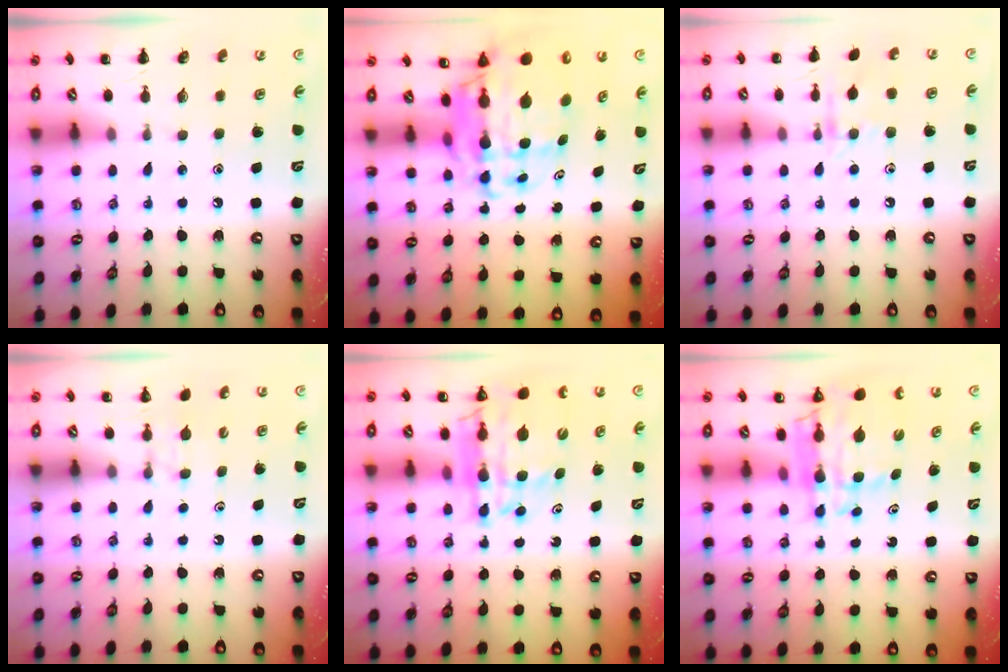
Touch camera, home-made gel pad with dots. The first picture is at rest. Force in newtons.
{"total": 12.2, "press": 11.7, "slide": 3.5}
{"total": 7.4, "press": 7.4, "slide": 1.1}
{"total": 2.9, "press": 2.7, "slide": 1.1}
{"total": 13.2, "press": 12.7, "slide": 3.8}
{"total": 8.5, "press": 7.9, "slide": 3.0}